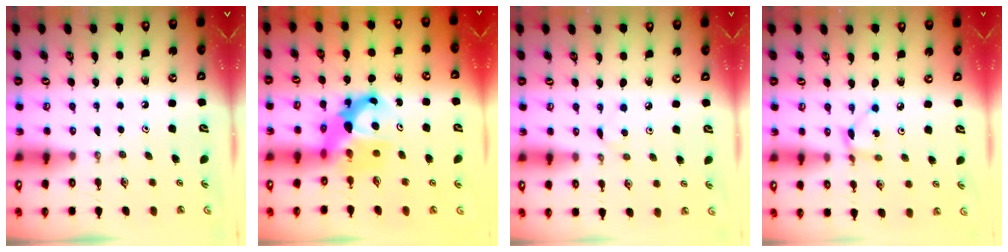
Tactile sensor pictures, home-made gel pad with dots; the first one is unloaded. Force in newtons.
{"total": 7.6, "press": 7.6, "slide": 0.6}
{"total": 2.3, "press": 2.3, "slide": 0.3}
{"total": 2.5, "press": 2.5, "slide": 0.1}